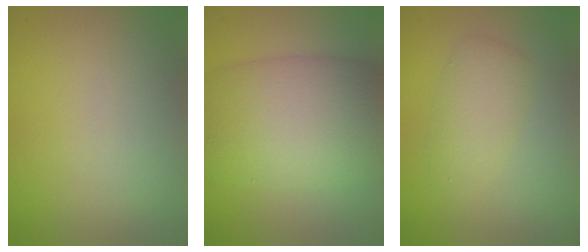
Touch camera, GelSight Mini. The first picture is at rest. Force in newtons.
{"total": 11.5, "press": 11.5, "slide": 0.5}
{"total": 2.9, "press": 2.9, "slide": 0.0}